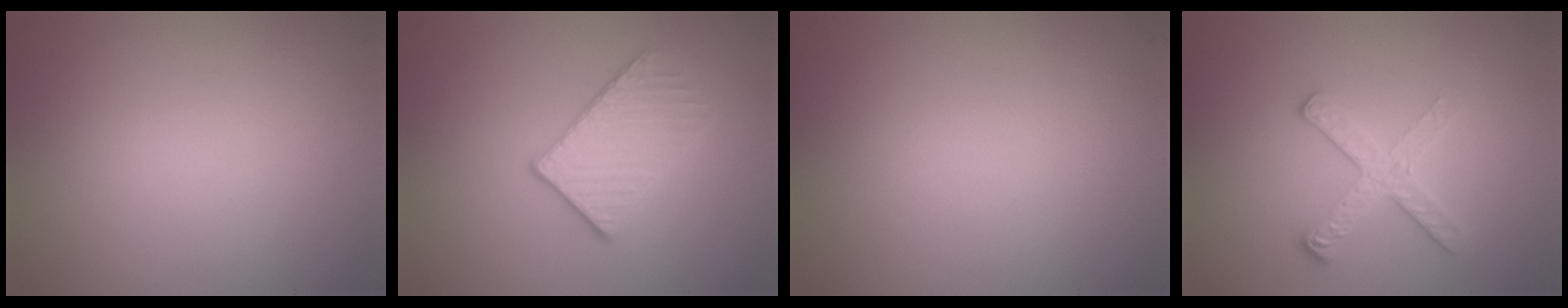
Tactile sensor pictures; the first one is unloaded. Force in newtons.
{"total": 3.0, "press": 2.9, "slide": 0.8}
{"total": 0.0}
{"total": 2.8, "press": 2.5, "slide": 1.3}